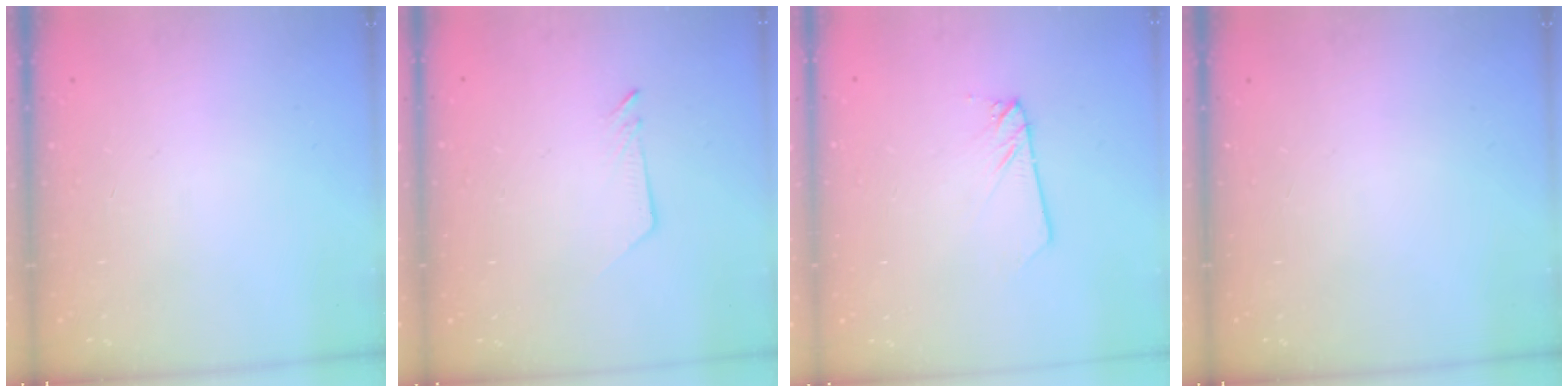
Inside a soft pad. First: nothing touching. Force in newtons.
{"total": 2.5, "press": 2.5, "slide": 0.2}
{"total": 2.3, "press": 2.3, "slide": 0.1}
{"total": 0.0}